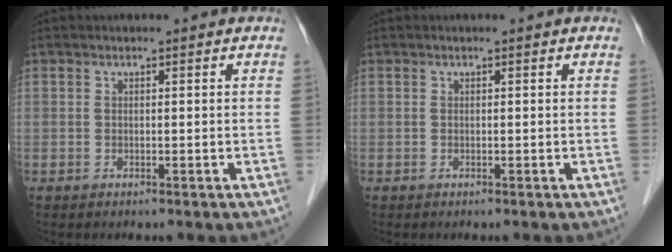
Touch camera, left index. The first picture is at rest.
{"total": 0.0}